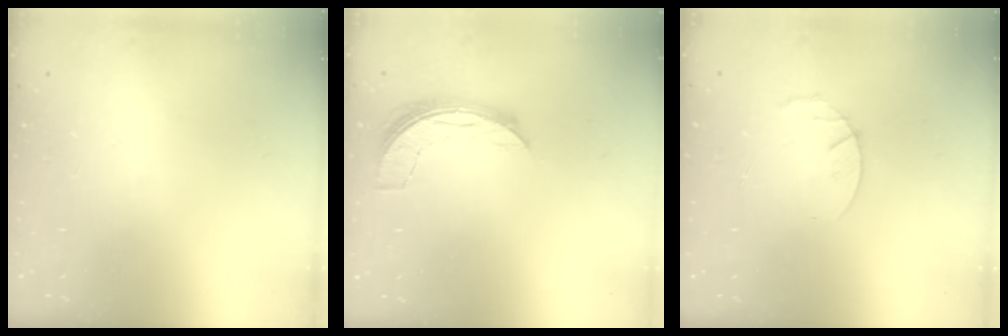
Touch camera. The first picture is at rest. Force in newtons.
{"total": 6.8, "press": 6.8, "slide": 0.6}
{"total": 3.0, "press": 2.9, "slide": 0.5}